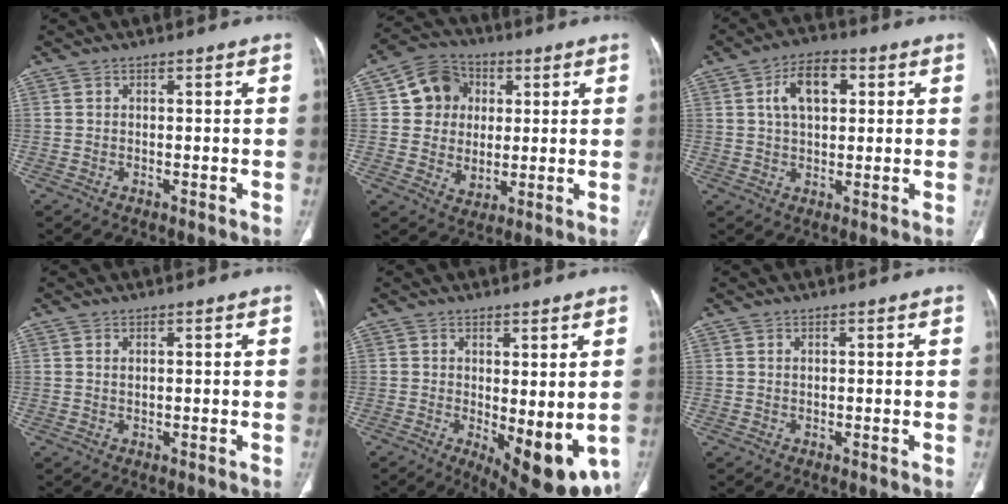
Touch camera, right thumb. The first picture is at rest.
{"total": 11.4, "force": [2.5, 10.0, 4.7], "torque": [-0.036, -0.004, 0.041]}
{"total": 8.8, "force": [2.5, 5.1, 6.7], "torque": [-0.100, 0.008, 0.037]}
{"total": 0.8, "force": [0.3, 0.3, 0.6], "torque": [-0.012, -0.001, 0.007]}
{"total": 12.2, "force": [-2.4, 4.8, 11.0], "torque": [-0.129, -0.025, -0.014]}
{"total": 0.0}